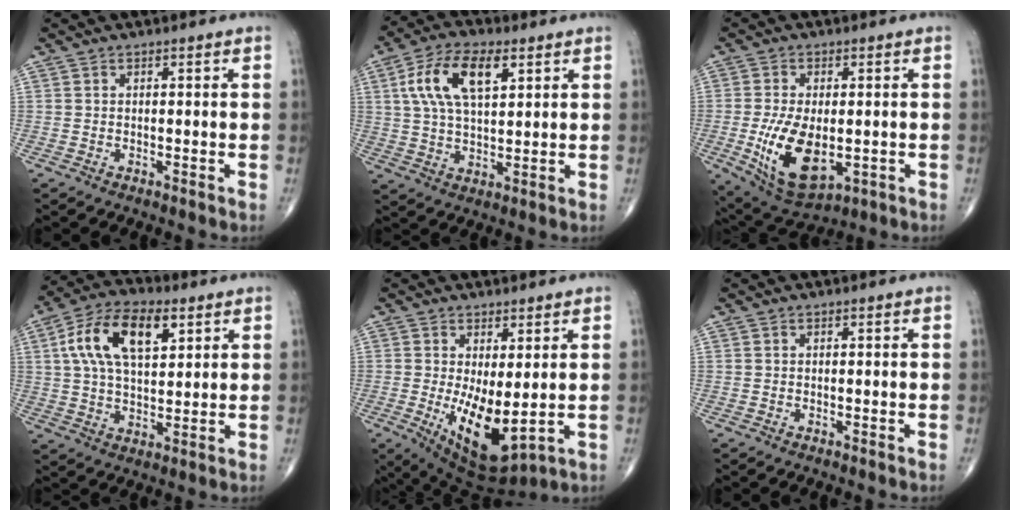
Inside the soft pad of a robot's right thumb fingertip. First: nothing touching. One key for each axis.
{"total": 12.4, "fx": 4.4, "fy": 5.9, "fz": 10.0, "tx": -0.189, "ty": 0.002, "tz": 0.080}
{"total": 13.4, "fx": -2.4, "fy": 7.0, "fz": 11.1, "tx": -0.199, "ty": -0.015, "tz": -0.023}
{"total": 14.6, "fx": 5.1, "fy": 7.4, "fz": 11.5, "tx": -0.202, "ty": 0.006, "tz": 0.088}
{"total": 11.2, "fx": -0.8, "fy": 4.6, "fz": 10.2, "tx": -0.166, "ty": -0.029, "tz": 0.007}
{"total": 0.0}